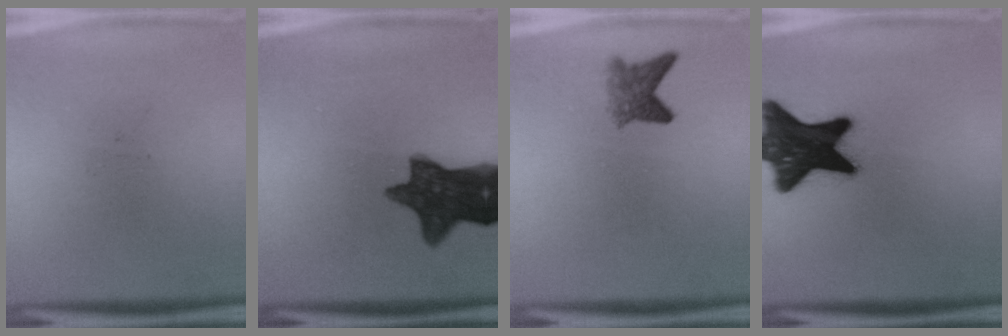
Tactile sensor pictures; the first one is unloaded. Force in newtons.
{"total": 11.9}
{"total": 3.2}
{"total": 19.0}